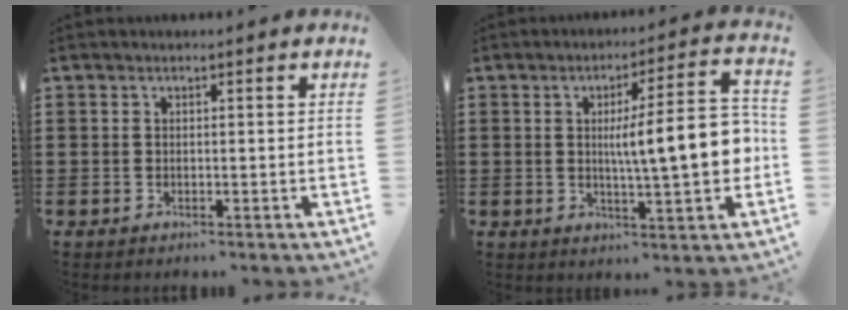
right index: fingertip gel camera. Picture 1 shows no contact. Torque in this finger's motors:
{"motor_torque": [1.69, -0.45, 1.05, 0.21]}